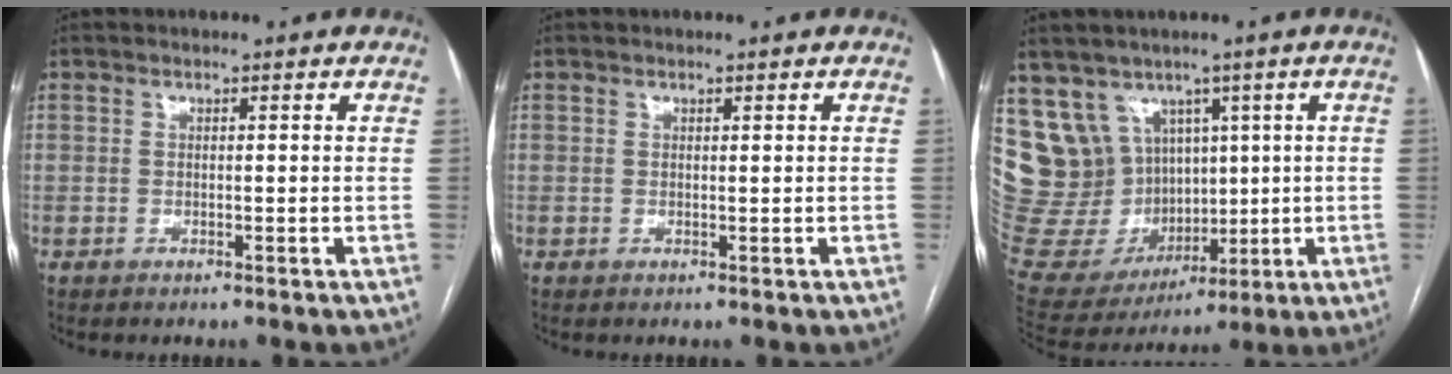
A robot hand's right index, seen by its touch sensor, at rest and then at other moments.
{"total": 0.0}
{"total": 18.6, "force": [6.7, 15.9, 7.1], "torque": [-0.181, 0.068, 0.170]}